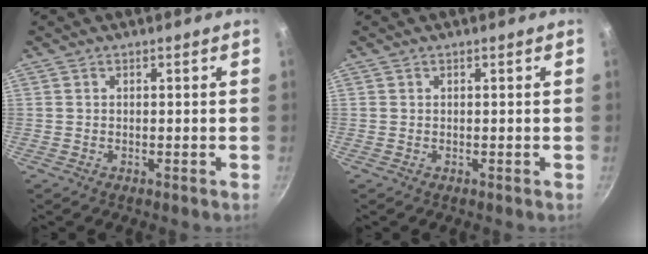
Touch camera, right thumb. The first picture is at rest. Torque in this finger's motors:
{"motor_torque": [-0.04, 0.25, 0.27, 0.30, -0.02]}